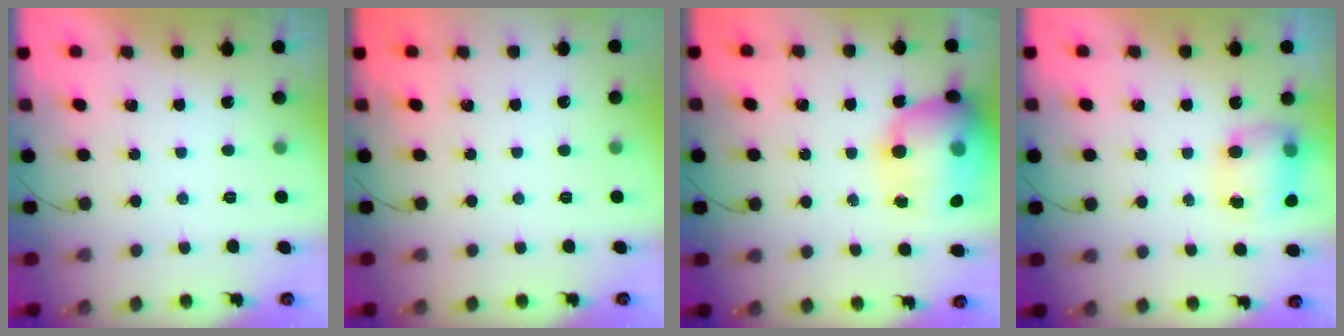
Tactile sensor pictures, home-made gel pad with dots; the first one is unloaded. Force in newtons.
{"total": 0.0}
{"total": 20.9, "press": 20.5, "slide": 4.5}
{"total": 8.4, "press": 8.3, "slide": 1.3}